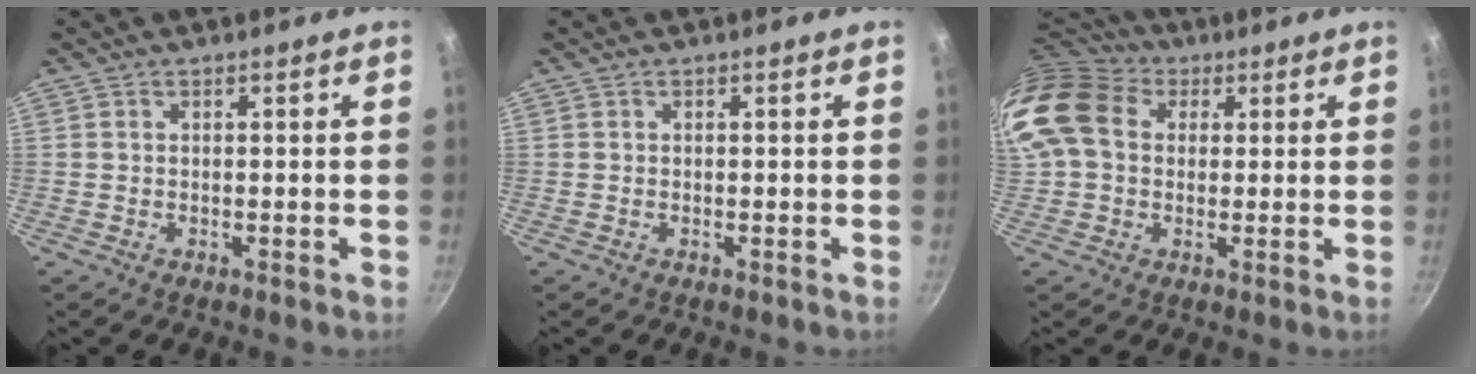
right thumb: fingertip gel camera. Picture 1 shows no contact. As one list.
[{"total": 0.0}, {"total": 16.6, "force": [4.3, 12.8, 9.7], "torque": [-0.199, 0.028, 0.066]}]